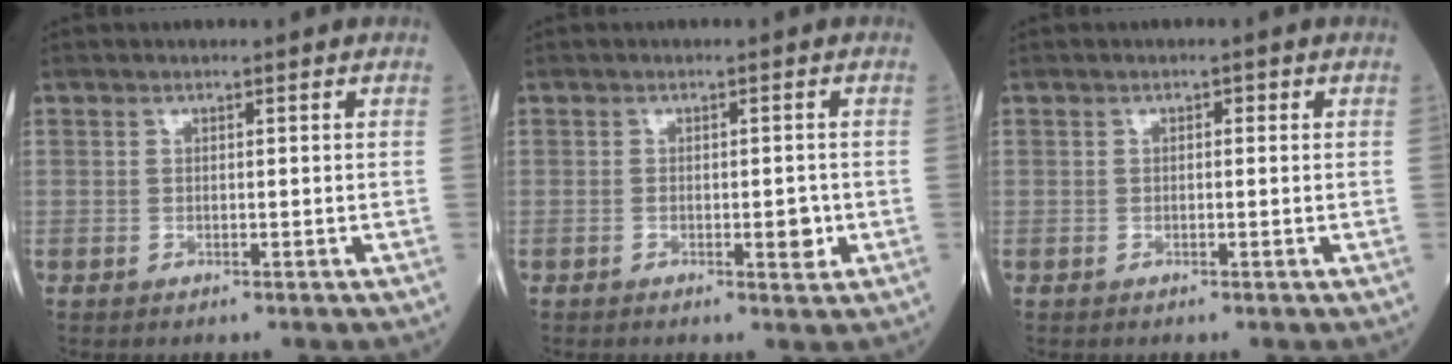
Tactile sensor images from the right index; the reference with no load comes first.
{"total": 2.5, "force": [-0.6, 0.8, 2.3], "torque": [-0.034, -0.003, -0.005]}
{"total": 0.5, "force": [0.1, 0.3, 0.4], "torque": [-0.003, 0.003, -0.001]}